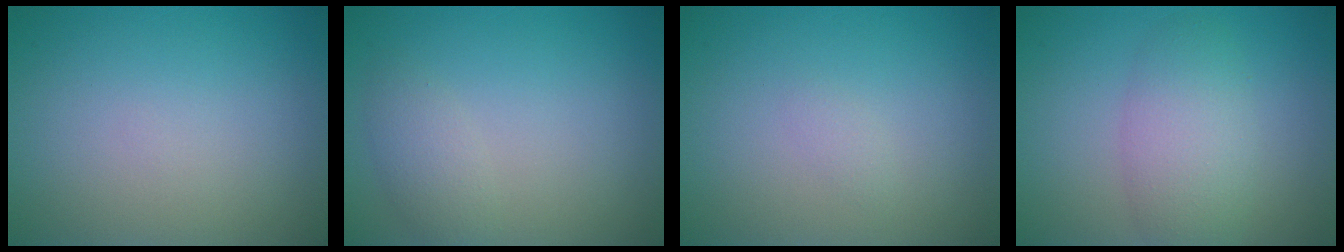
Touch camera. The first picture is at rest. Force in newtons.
{"total": 1.8, "press": 1.8, "slide": 0.1}
{"total": 0.7, "press": 0.7, "slide": 0.1}
{"total": 4.2, "press": 4.2, "slide": 0.1}